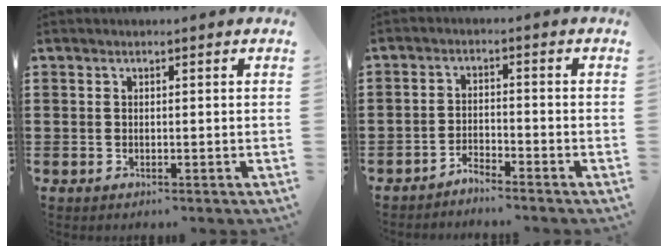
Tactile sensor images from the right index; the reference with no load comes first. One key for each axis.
{"total": 2.8, "fx": -2.8, "fy": -0.3, "fz": -0.2, "tx": -0.004, "ty": 0.003, "tz": -0.061}